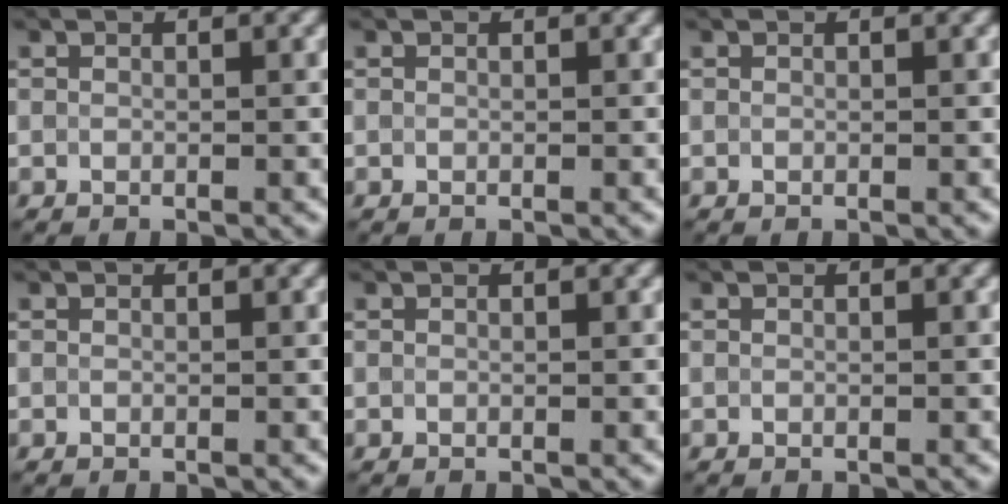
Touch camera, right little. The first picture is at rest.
{"total": 0.0}
{"total": 0.0}
{"total": 0.0}
{"total": 0.0}
{"total": 0.0}